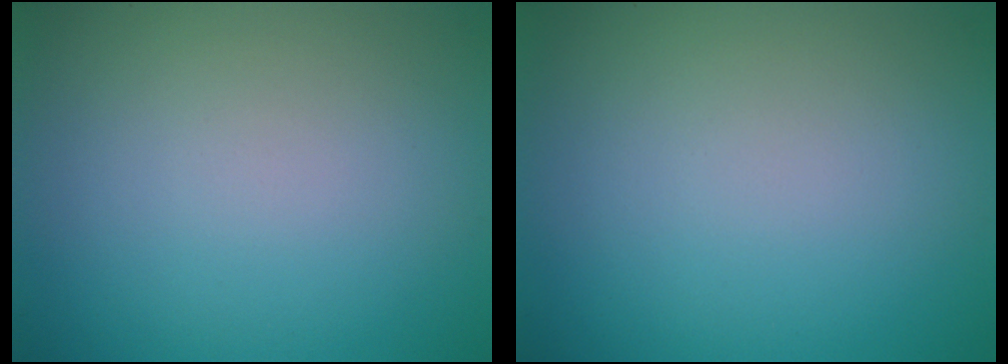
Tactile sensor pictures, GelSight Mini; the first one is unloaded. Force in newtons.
{"total": 0.0}